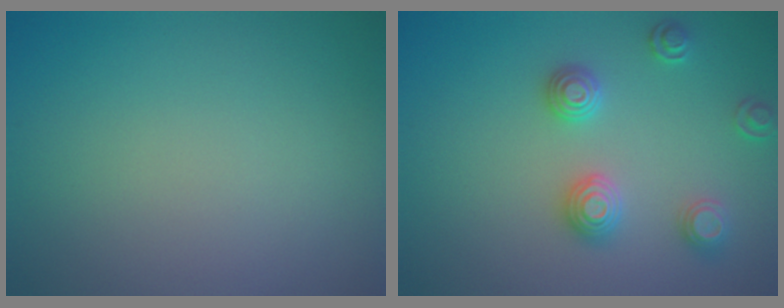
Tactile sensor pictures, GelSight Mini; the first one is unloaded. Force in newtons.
{"total": 3.0, "press": 2.9, "slide": 0.6}